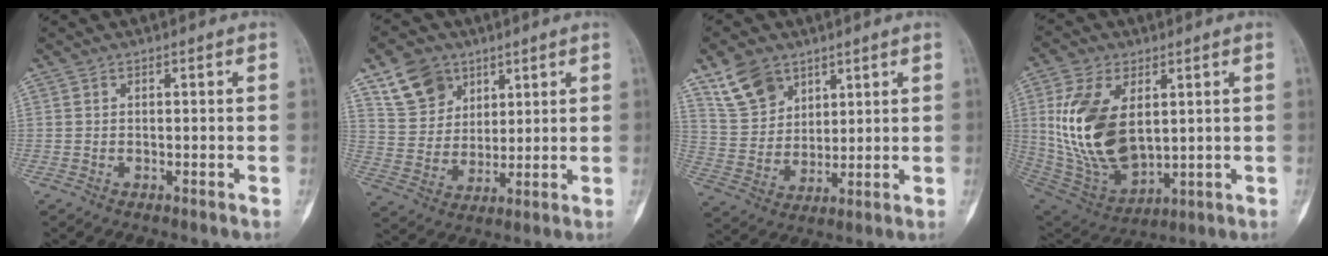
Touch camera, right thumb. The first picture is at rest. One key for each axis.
{"total": 10.6, "fx": 6.3, "fy": 7.7, "fz": 3.5, "tx": -0.039, "ty": -0.026, "tz": 0.126}
{"total": 10.0, "fx": 6.6, "fy": 6.5, "fz": 3.8, "tx": -0.054, "ty": -0.025, "tz": 0.135}
{"total": 19.1, "fx": 3.2, "fy": 11.0, "fz": 15.3, "tx": -0.290, "ty": -0.020, "tz": 0.079}